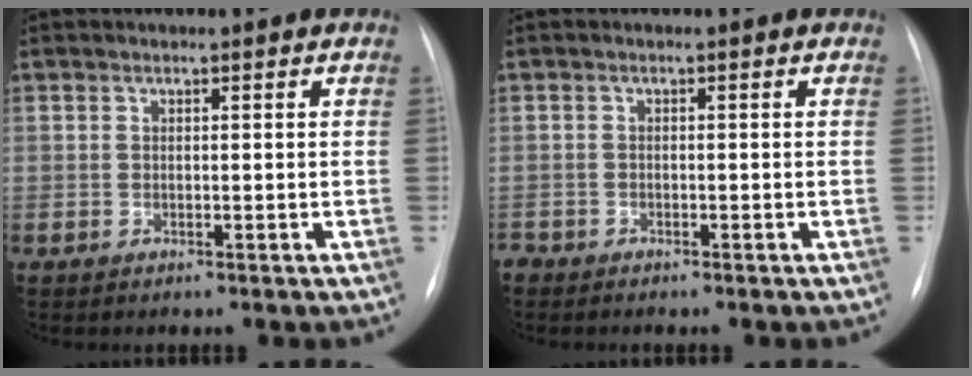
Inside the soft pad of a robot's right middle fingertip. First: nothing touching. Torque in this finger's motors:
{"motor_torque": [0.04, -0.07, 0.00, 0.01]}